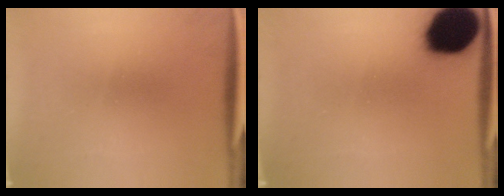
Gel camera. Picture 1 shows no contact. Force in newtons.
{"total": 17.9}